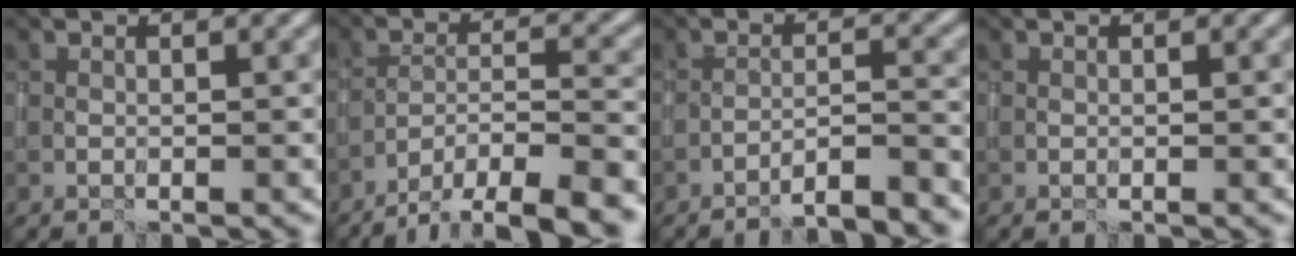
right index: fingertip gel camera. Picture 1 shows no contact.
{"total": 11.4, "force": [-9.0, 3.5, 6.1], "torque": [-0.087, -0.004, -0.125]}
{"total": 8.2, "force": [-7.0, 1.4, 4.1], "torque": [-0.043, 0.015, -0.087]}
{"total": 0.0}